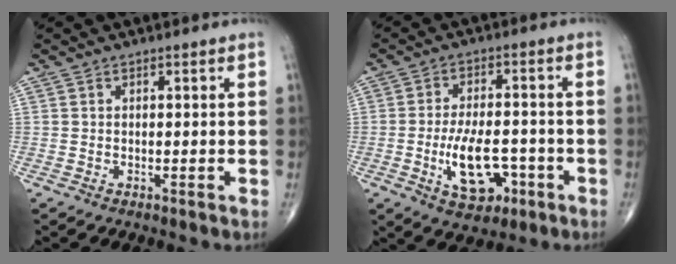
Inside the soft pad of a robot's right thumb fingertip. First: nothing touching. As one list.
[{"total": 10.4, "force": [-3.4, 5.5, 8.1], "torque": [-0.125, 0.014, -0.048]}]